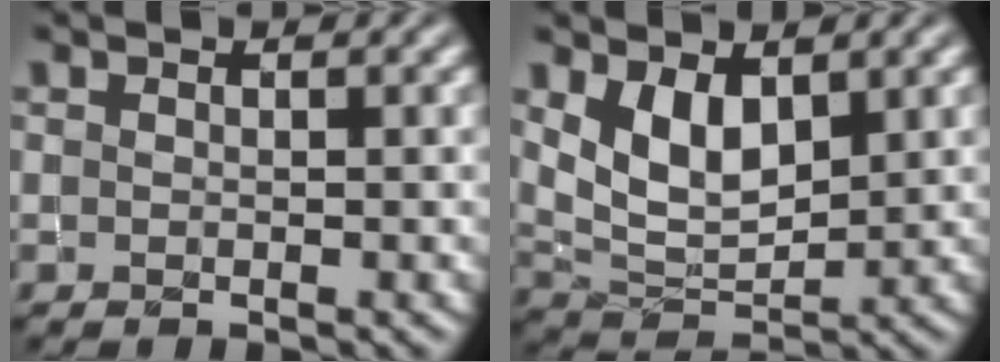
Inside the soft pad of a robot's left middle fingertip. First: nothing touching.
{"total": 4.6, "force": [2.0, 2.5, 3.3], "torque": [-0.073, -0.010, 0.044]}